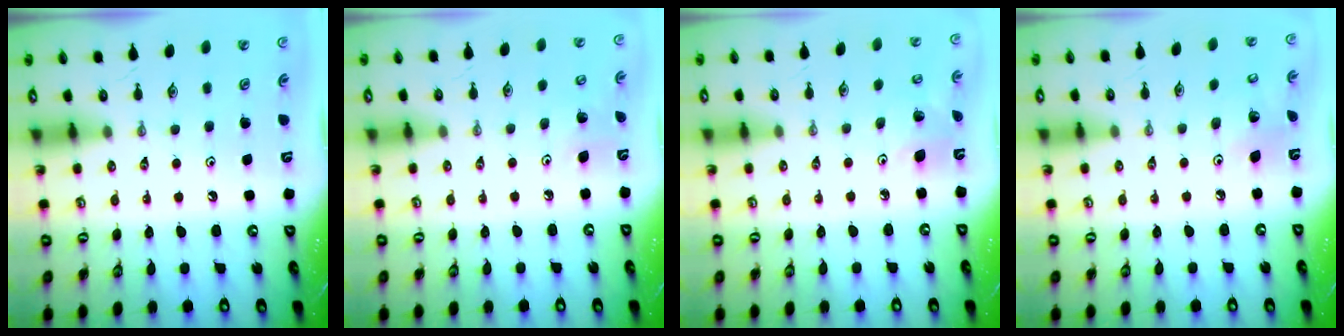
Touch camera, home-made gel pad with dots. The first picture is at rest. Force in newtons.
{"total": 3.8, "press": 3.8, "slide": 0.3}
{"total": 4.3, "press": 4.0, "slide": 1.6}
{"total": 5.5, "press": 5.5, "slide": 0.3}